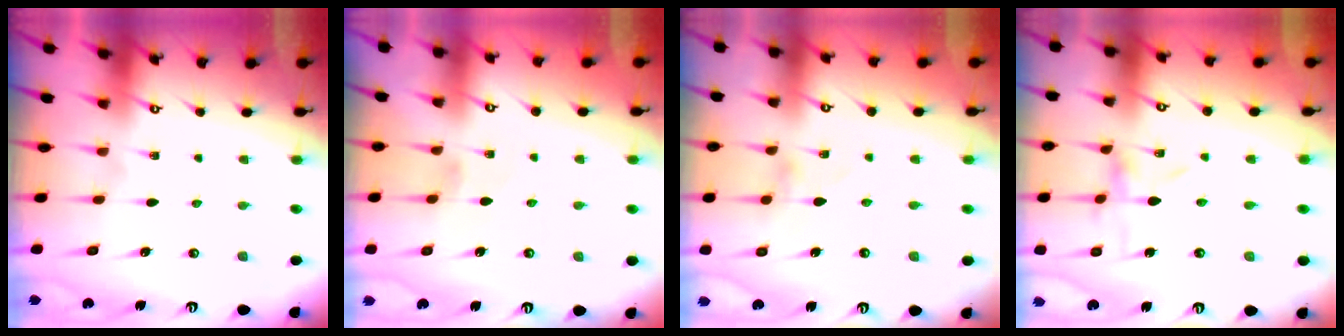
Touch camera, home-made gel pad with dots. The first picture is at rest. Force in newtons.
{"total": 1.3, "press": 1.2, "slide": 0.3}
{"total": 0.6, "press": 0.6, "slide": 0.1}
{"total": 0.0}